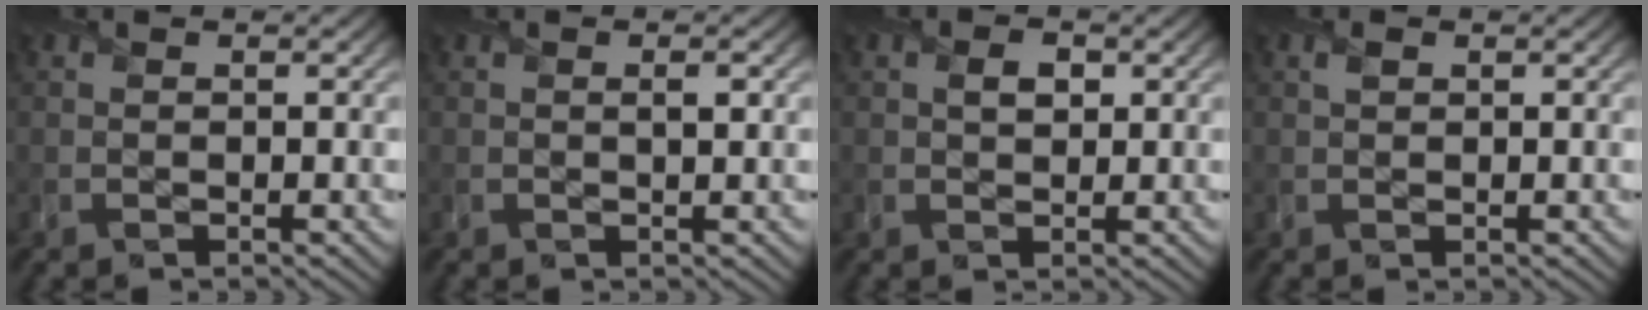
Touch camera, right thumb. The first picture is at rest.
{"total": 0.9, "force": [0.2, 0.2, 0.8], "torque": [-0.010, -0.001, 0.003]}
{"total": 2.0, "force": [0.6, 1.4, 1.2], "torque": [-0.023, -0.002, 0.010]}
{"total": 0.7, "force": [0.4, 0.5, 0.2], "torque": [-0.008, -0.002, 0.008]}